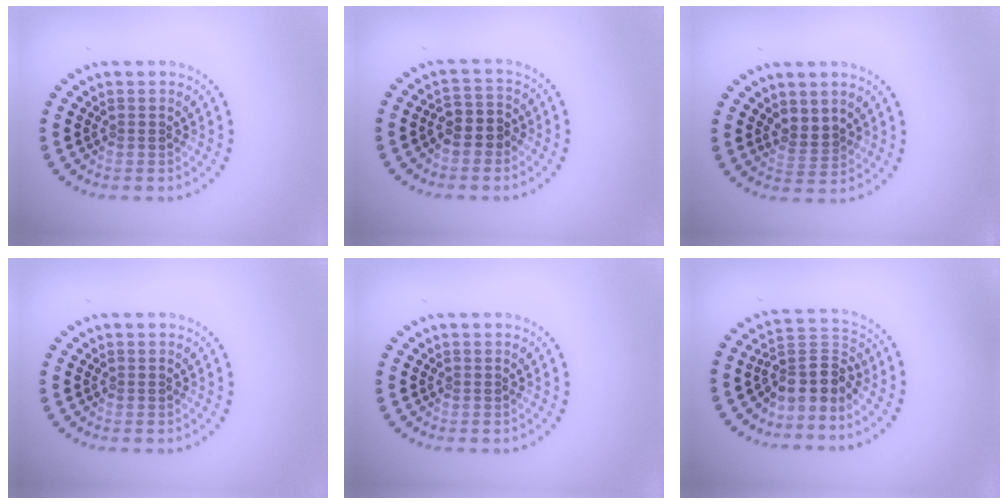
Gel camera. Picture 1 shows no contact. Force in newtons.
{"total": 2.3, "press": 2.2, "slide": 0.8}
{"total": 1.8, "press": 1.6, "slide": 0.9}
{"total": 0.0}
{"total": 0.0}
{"total": 3.8, "press": 2.8, "slide": 2.5}